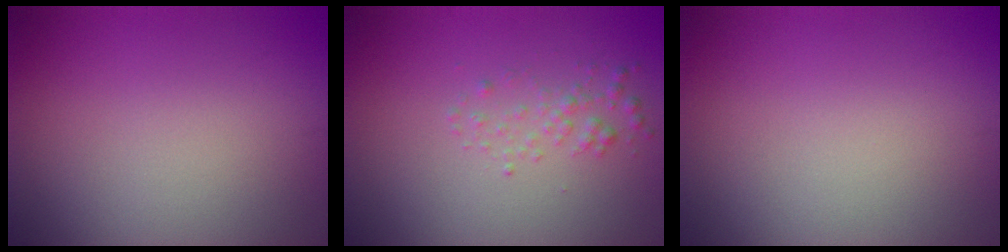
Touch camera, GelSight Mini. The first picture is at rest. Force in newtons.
{"total": 1.3, "press": 1.3, "slide": 0.0}
{"total": 0.0}